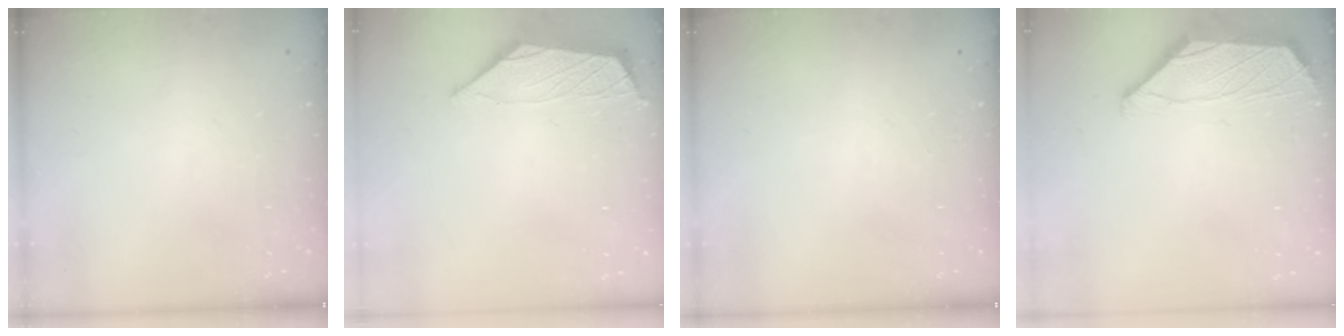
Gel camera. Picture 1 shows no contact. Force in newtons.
{"total": 2.0, "press": 1.9, "slide": 0.7}
{"total": 0.0}
{"total": 1.7, "press": 1.5, "slide": 0.7}